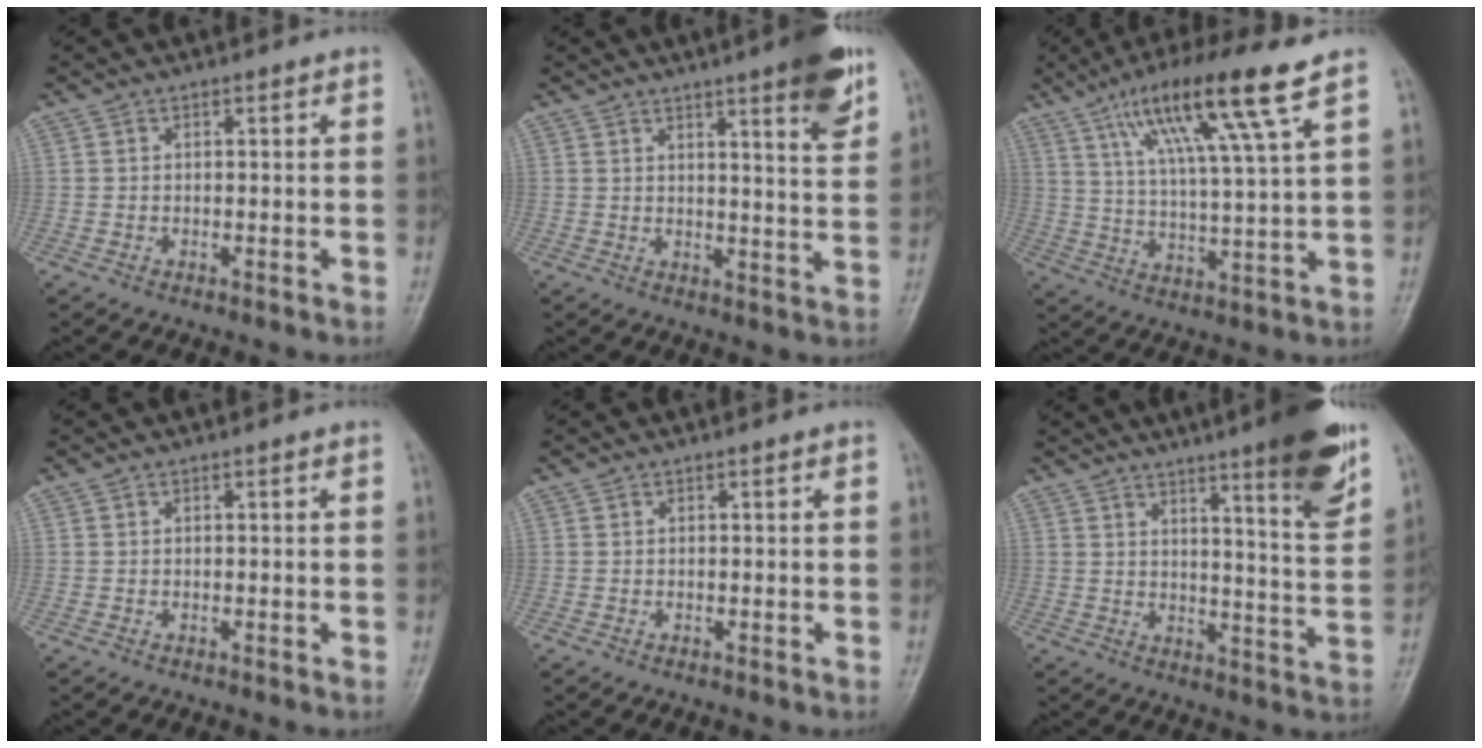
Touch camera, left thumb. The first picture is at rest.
{"total": 9.5, "force": [5.7, 1.1, 7.5], "torque": [-0.090, -0.031, 0.073]}
{"total": 15.7, "force": [8.6, 1.1, 13.1], "torque": [-0.236, -0.021, 0.153]}
{"total": 0.0}
{"total": 0.0}
{"total": 14.5, "force": [8.7, 1.7, 11.4], "torque": [-0.141, -0.052, 0.124]}